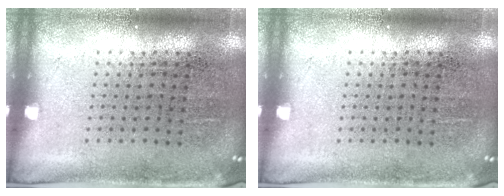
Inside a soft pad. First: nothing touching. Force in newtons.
{"total": 0.0}